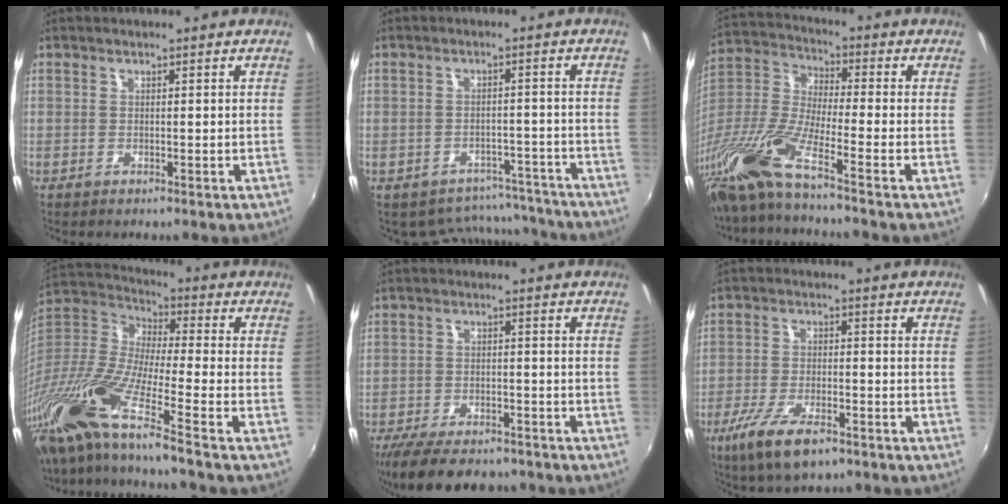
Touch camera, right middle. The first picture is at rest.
{"total": 10.4, "force": [-9.1, 4.9, 1.4], "torque": [-0.028, 0.024, -0.102]}
{"total": 14.4, "force": [-10.7, -0.5, 9.6], "torque": [-0.195, -0.030, -0.221]}
{"total": 19.4, "force": [-14.6, -0.4, 12.7], "torque": [-0.240, -0.044, -0.292]}
{"total": 13.3, "force": [-10.5, 4.8, 6.4], "torque": [-0.142, -0.031, -0.168]}
{"total": 10.2, "force": [-6.5, 3.5, 7.1], "torque": [-0.164, -0.031, -0.119]}